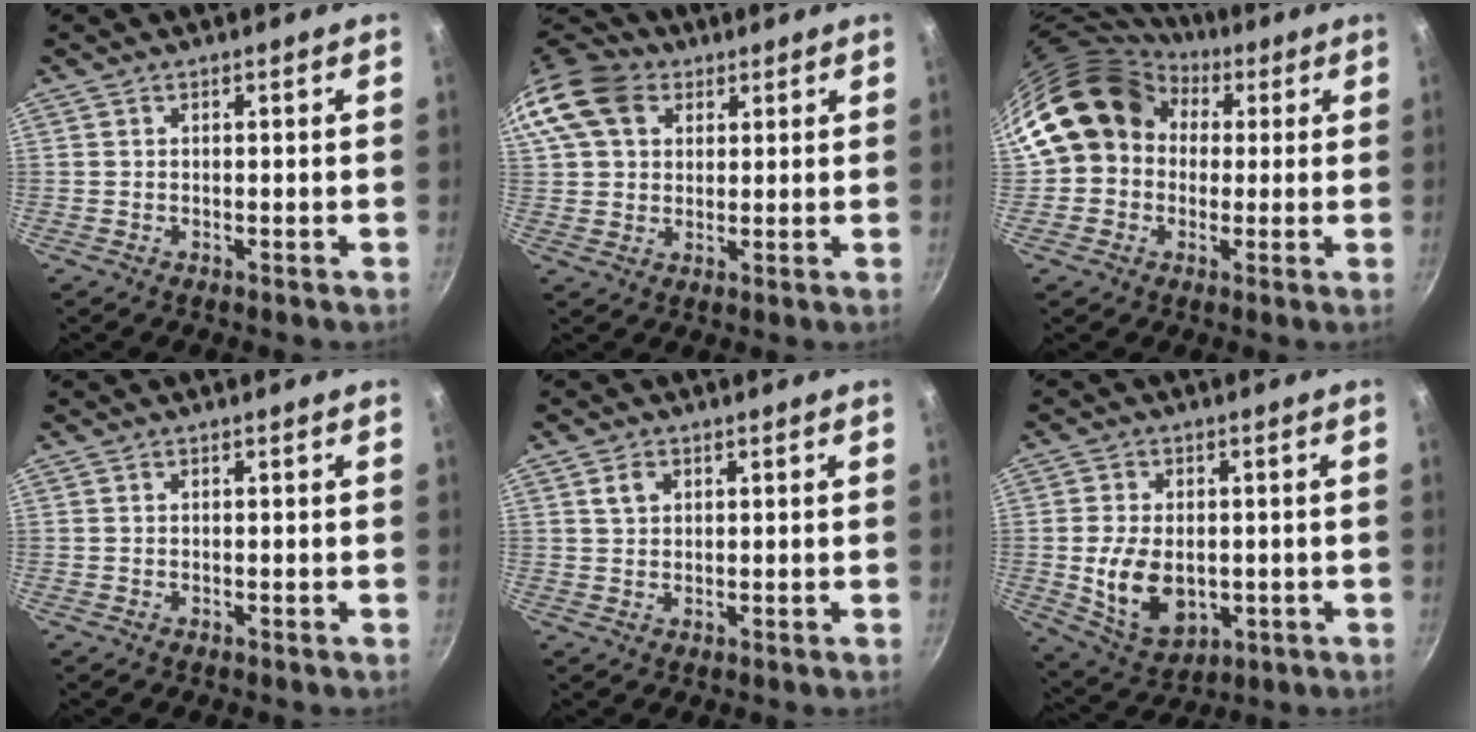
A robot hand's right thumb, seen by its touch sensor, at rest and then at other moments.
{"total": 13.2, "force": [5.0, 10.0, 7.0], "torque": [-0.125, 0.016, 0.078]}
{"total": 13.9, "force": [2.8, 11.9, 6.7], "torque": [-0.084, 0.031, 0.034]}
{"total": 0.0}
{"total": 2.6, "force": [1.1, 1.8, 1.4], "torque": [-0.018, 0.001, 0.020]}
{"total": 11.7, "force": [-1.0, 8.0, 8.4], "torque": [-0.135, -0.009, 0.000]}